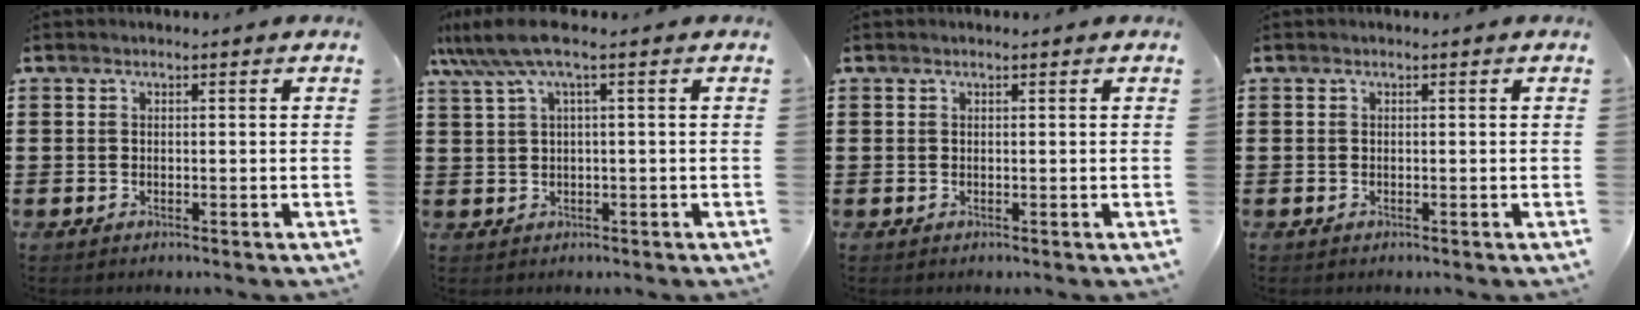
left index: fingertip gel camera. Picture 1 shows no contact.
{"total": 5.4, "force": [1.8, 0.5, 5.1], "torque": [-0.114, -0.008, 0.026]}
{"total": 0.0}
{"total": 0.0}